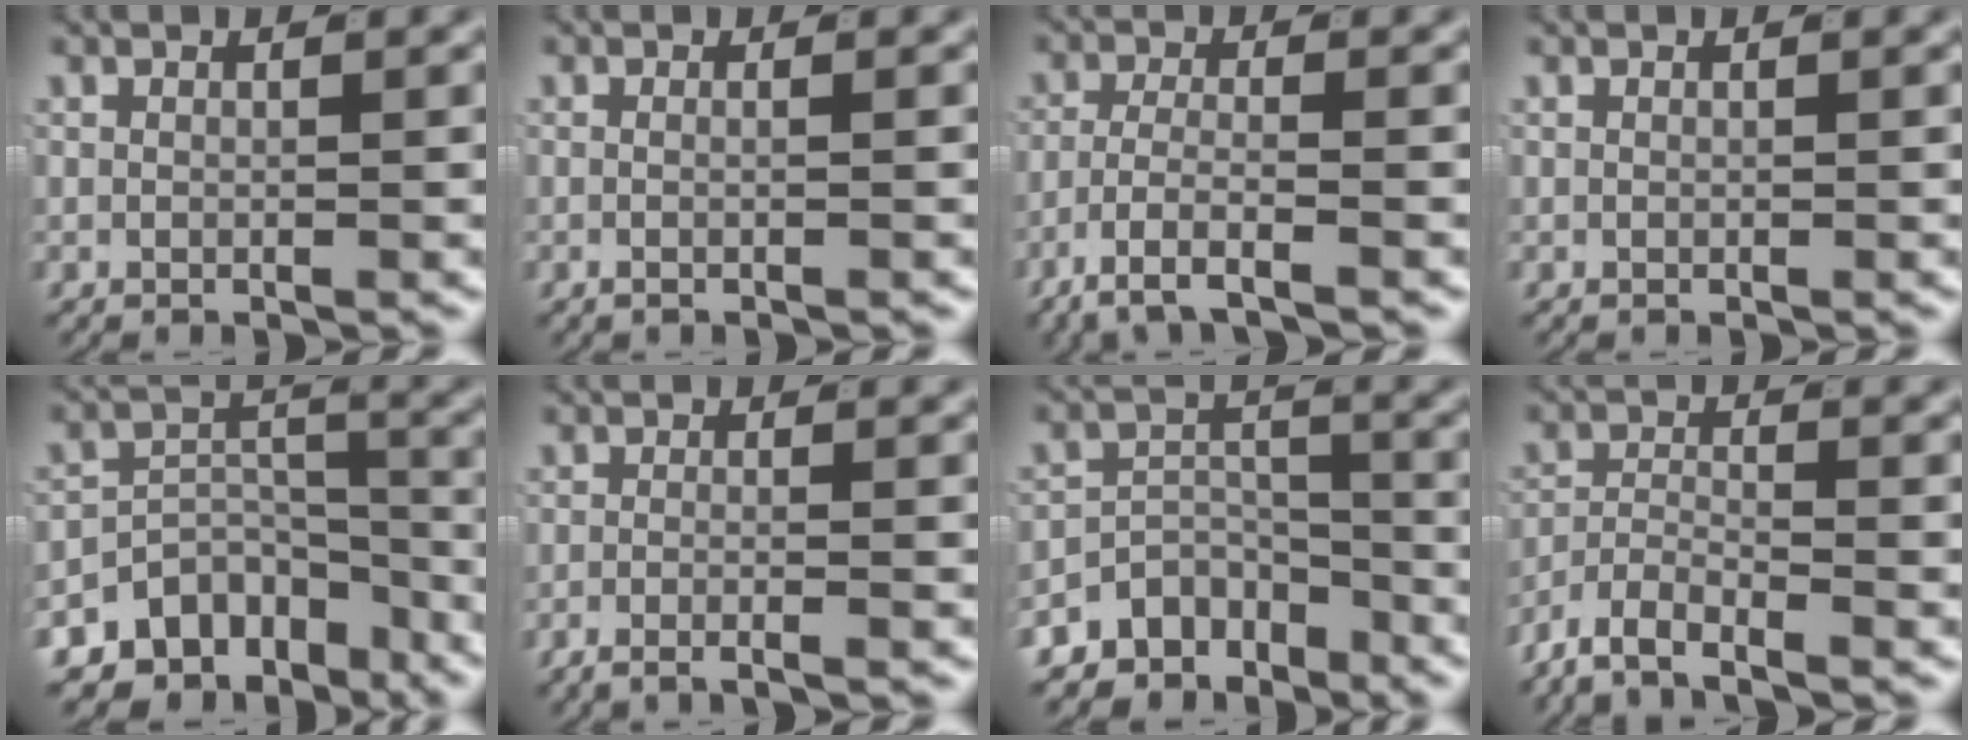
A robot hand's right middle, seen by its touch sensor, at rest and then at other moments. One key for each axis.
{"total": 1.1, "fx": -0.6, "fy": -0.4, "fz": 0.9, "tx": -0.013, "ty": -0.001, "tz": -0.009}
{"total": 4.3, "fx": -3.1, "fy": 1.1, "fz": 2.8, "tx": -0.058, "ty": -0.013, "tz": -0.050}
{"total": 0.0}
{"total": 12.8, "fx": -9.3, "fy": 7.7, "fz": 4.4, "tx": -0.052, "ty": -0.016, "tz": -0.154}
{"total": 2.6, "fx": -2.2, "fy": 0.2, "fz": 1.3, "tx": -0.026, "ty": 0.000, "tz": -0.042}
{"total": 9.7, "fx": -7.1, "fy": 5.9, "fz": 2.9, "tx": -0.031, "ty": -0.013, "tz": -0.125}
{"total": 5.1, "fx": -4.1, "fy": 2.0, "fz": 2.3, "tx": -0.041, "ty": -0.010, "tz": -0.074}